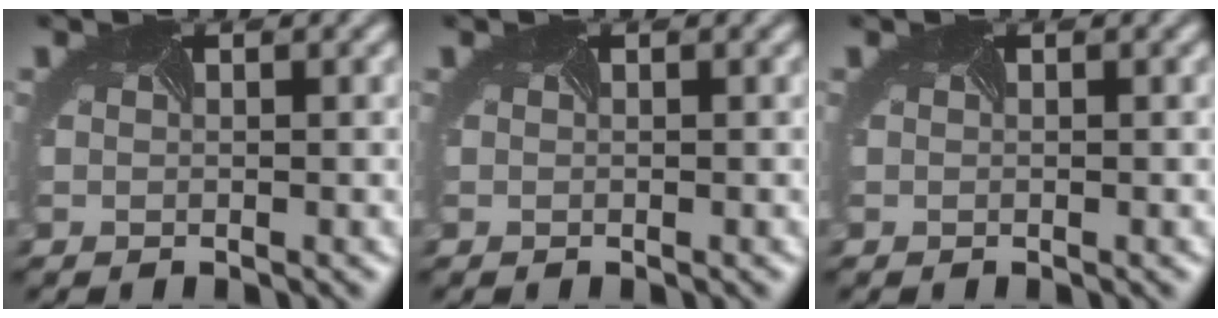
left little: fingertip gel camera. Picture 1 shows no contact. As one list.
[{"total": 0.0}, {"total": 0.0}]